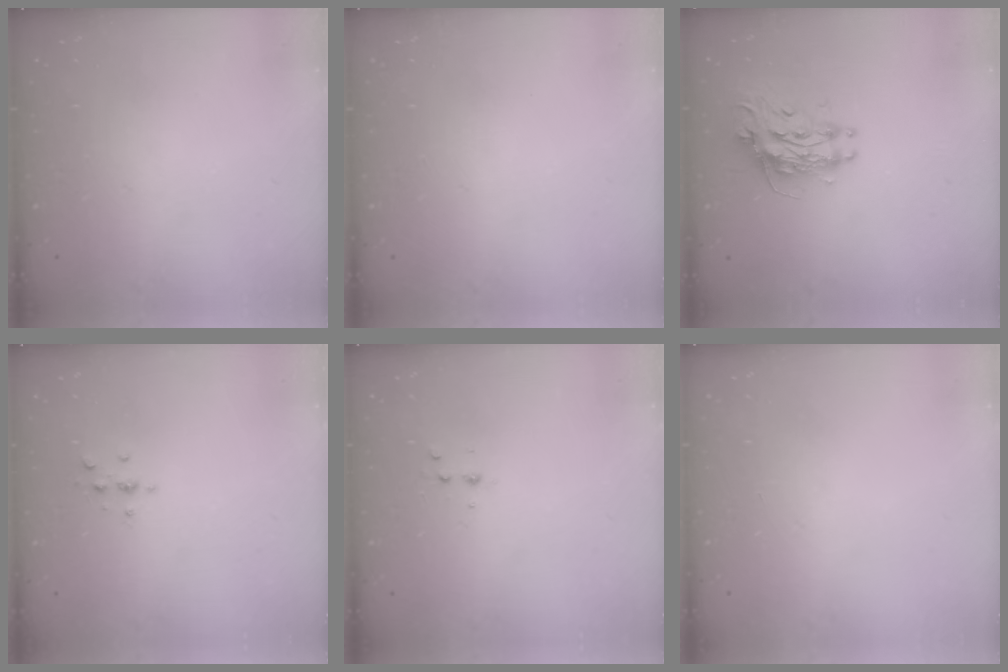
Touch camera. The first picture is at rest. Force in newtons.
{"total": 0.0}
{"total": 10.3, "press": 10.3, "slide": 1.0}
{"total": 2.3, "press": 2.3, "slide": 0.2}
{"total": 3.7, "press": 3.5, "slide": 1.1}
{"total": 0.0}